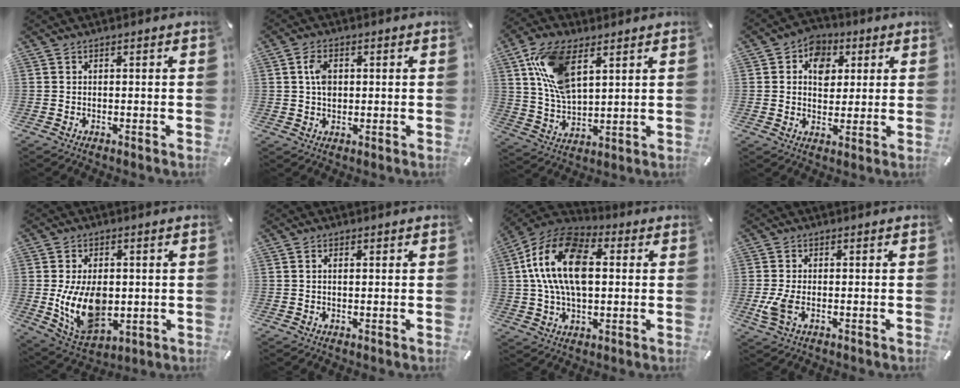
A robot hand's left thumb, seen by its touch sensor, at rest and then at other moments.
{"total": 4.9, "force": [0.9, 3.5, 3.2], "torque": [-0.057, 0.001, 0.011]}
{"total": 14.4, "force": [6.5, 7.9, 10.1], "torque": [-0.231, -0.002, 0.120]}
{"total": 7.7, "force": [1.7, 6.6, 3.5], "torque": [-0.036, -0.002, 0.024]}
{"total": 13.8, "force": [-0.6, 9.3, 10.2], "torque": [-0.191, -0.009, -0.007]}
{"total": 1.1, "force": [0.3, 0.7, 0.8], "torque": [-0.018, 0.006, 0.005]}
{"total": 18.2, "force": [2.5, 11.5, 13.8], "torque": [-0.282, 0.011, 0.042]}
{"total": 4.7, "force": [-1.1, 2.4, 3.8], "torque": [-0.089, -0.003, -0.020]}